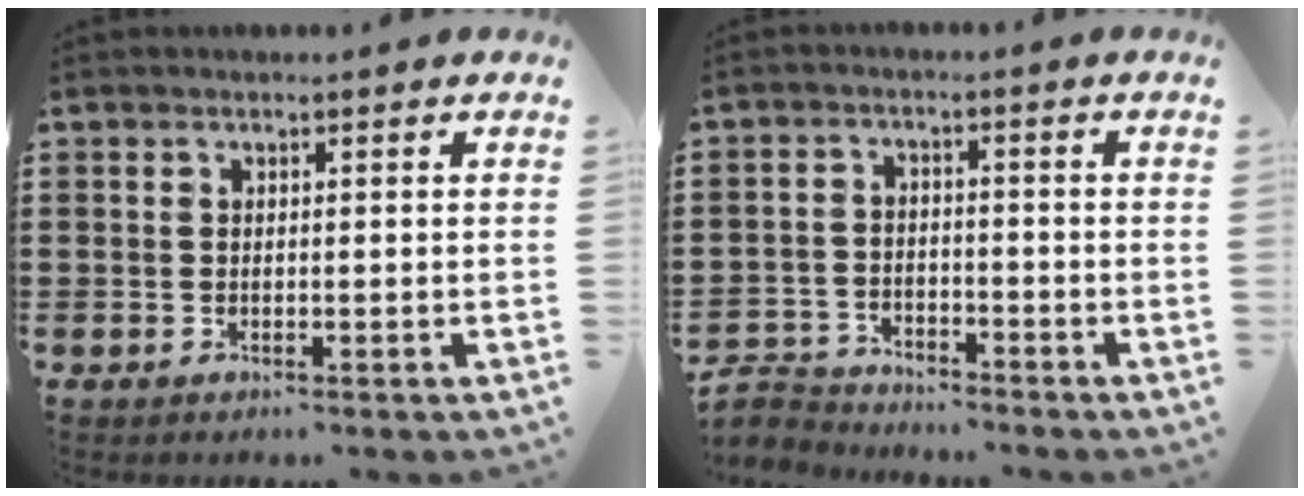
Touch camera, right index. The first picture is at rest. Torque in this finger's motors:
{"motor_torque": [-1.34, 0.80, -1.05, -0.21]}